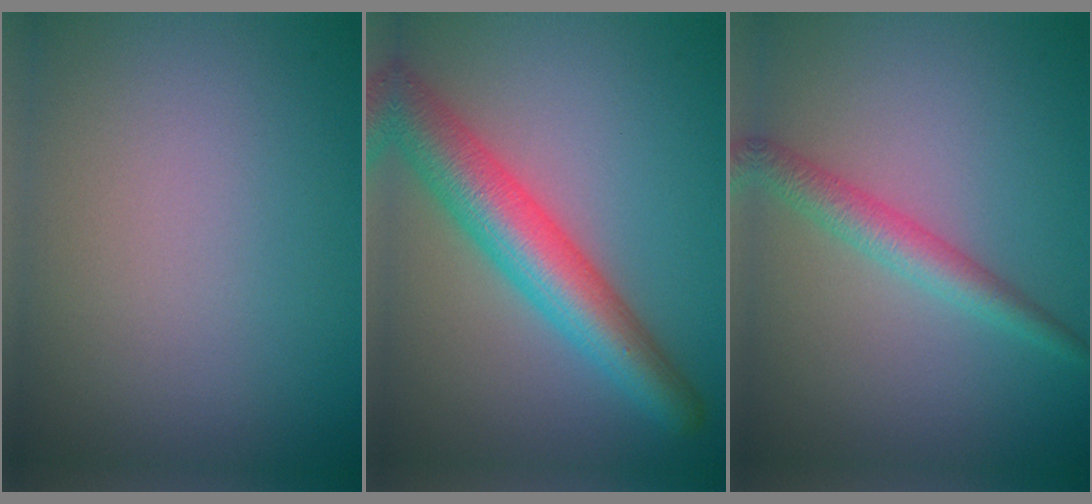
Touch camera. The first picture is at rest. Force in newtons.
{"total": 6.9, "press": 6.9, "slide": 0.1}
{"total": 2.7, "press": 2.7, "slide": 0.1}